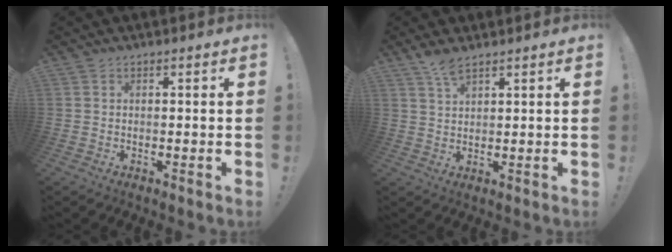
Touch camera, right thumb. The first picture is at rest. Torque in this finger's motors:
{"motor_torque": [-0.60, 0.56, 0.42, 0.22, -0.01]}